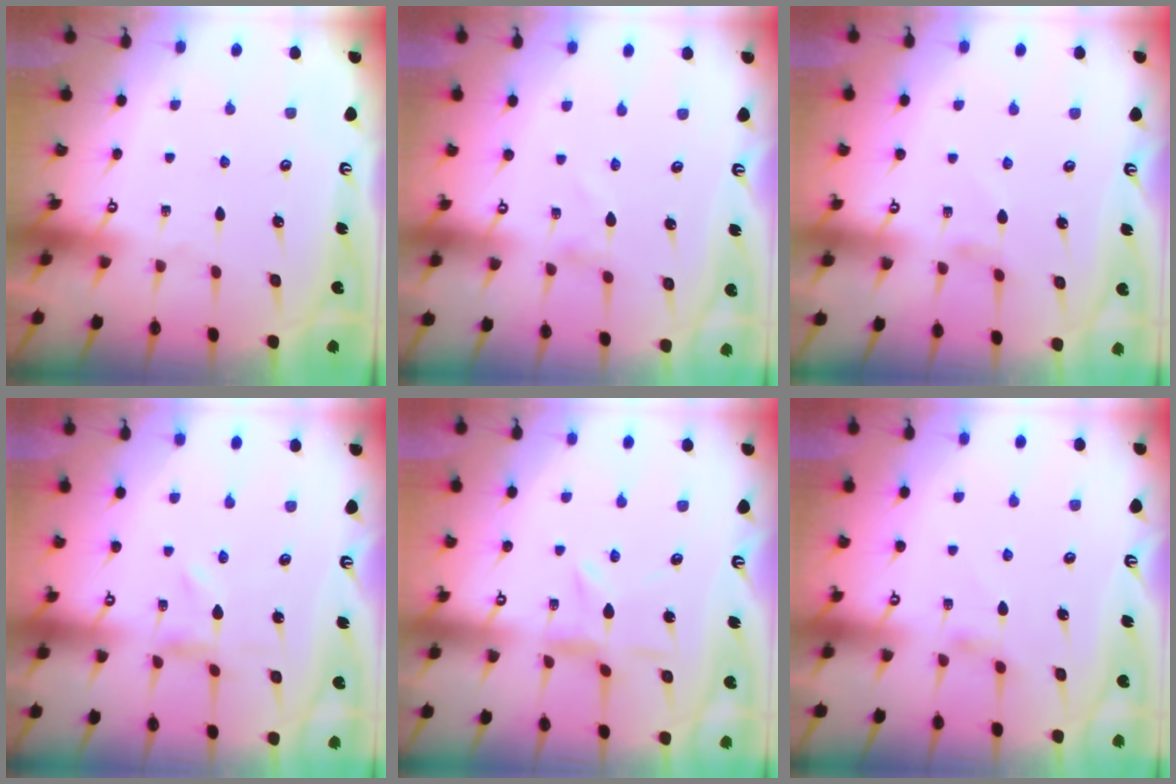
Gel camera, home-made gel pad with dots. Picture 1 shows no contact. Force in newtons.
{"total": 1.3, "press": 1.3, "slide": 0.1}
{"total": 1.7, "press": 1.7, "slide": 0.3}
{"total": 0.0}
{"total": 3.6, "press": 3.6, "slide": 0.4}
{"total": 1.6, "press": 1.6, "slide": 0.4}